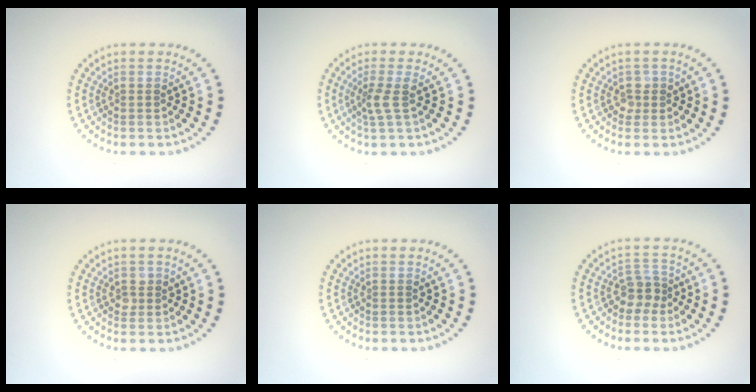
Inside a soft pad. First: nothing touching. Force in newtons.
{"total": 1.9, "press": 1.4, "slide": 1.3}
{"total": 1.2, "press": 1.1, "slide": 0.4}
{"total": 1.2, "press": 1.1, "slide": 0.4}
{"total": 0.0}
{"total": 2.2, "press": 1.7, "slide": 1.5}